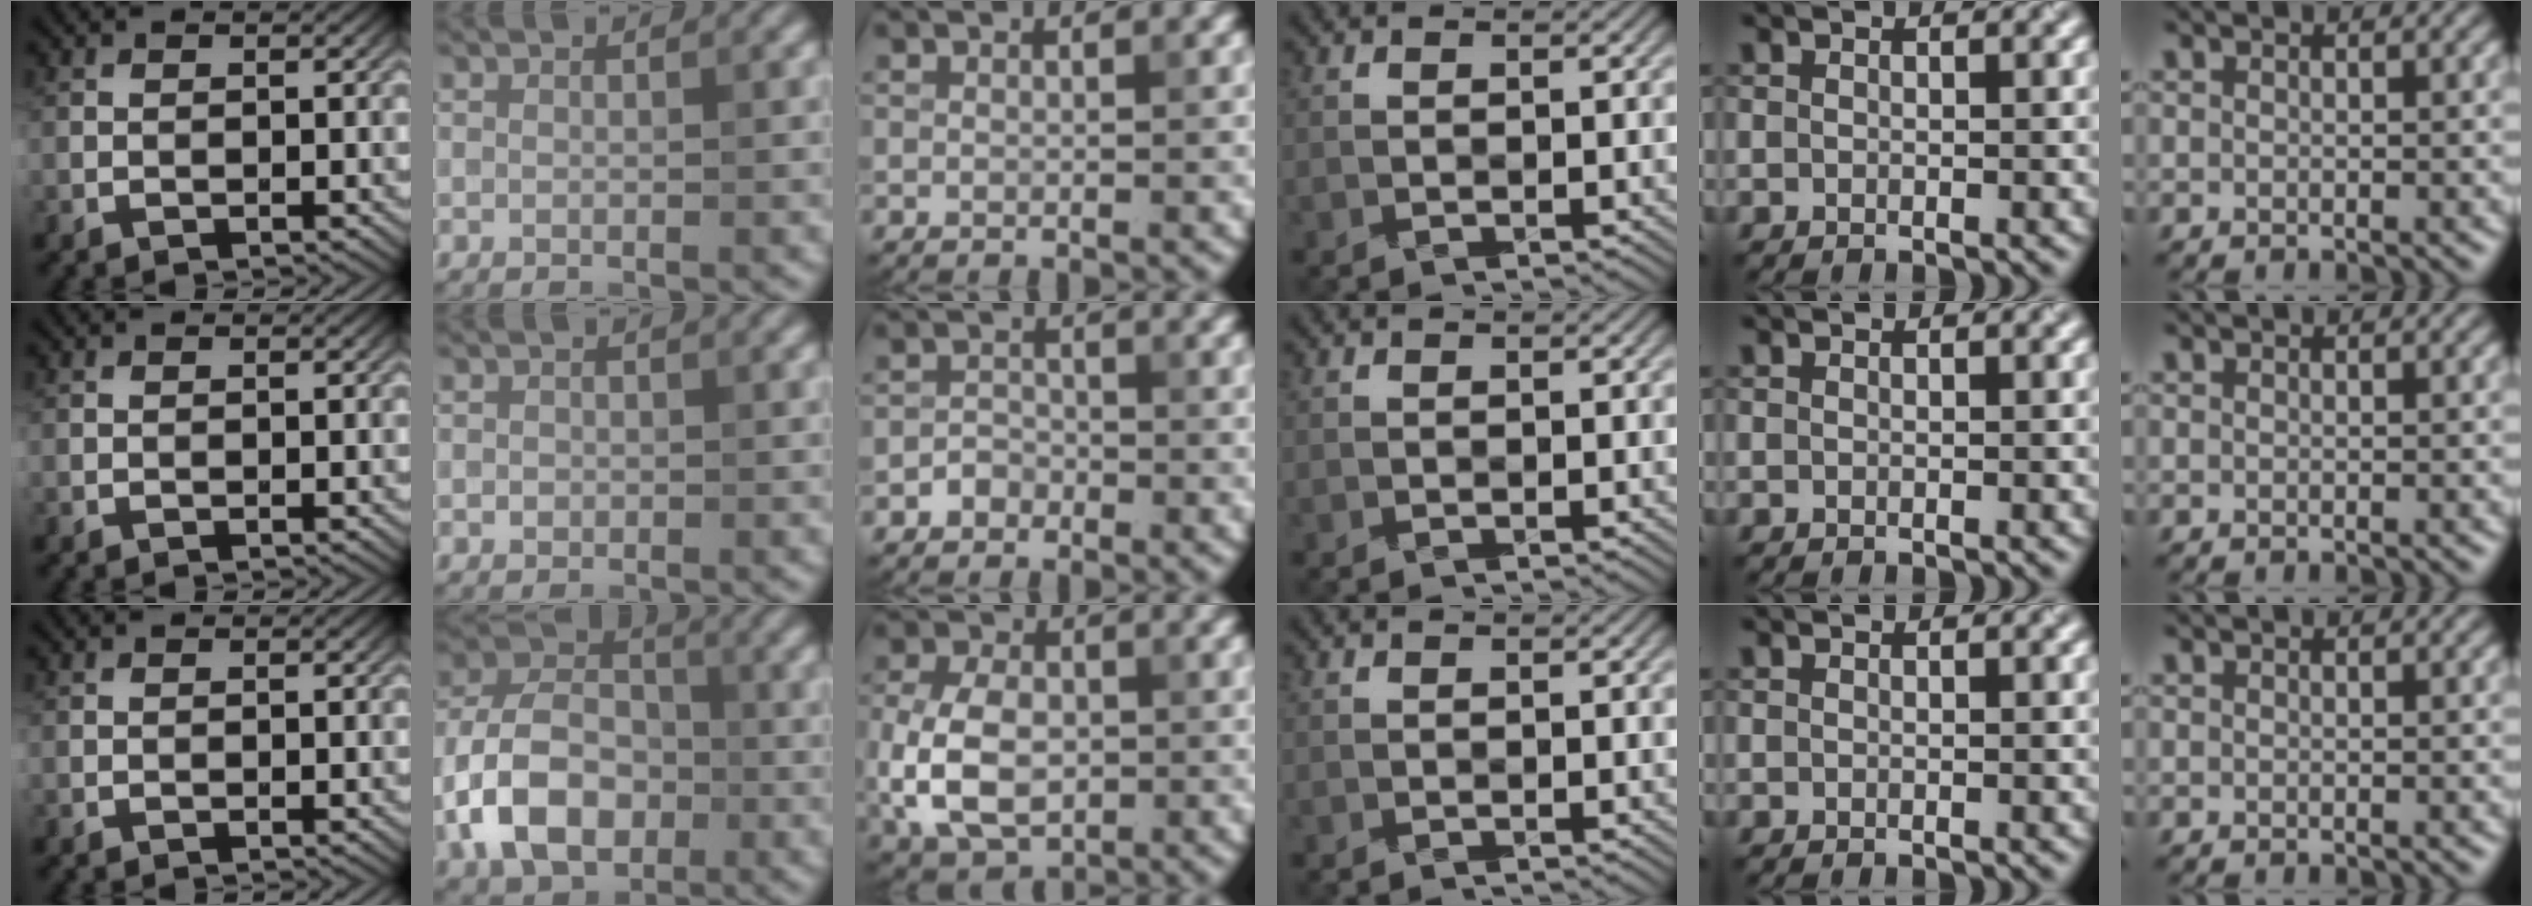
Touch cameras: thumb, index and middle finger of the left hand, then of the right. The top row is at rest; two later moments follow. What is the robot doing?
{"motion": "fold", "object": "origami paper"}